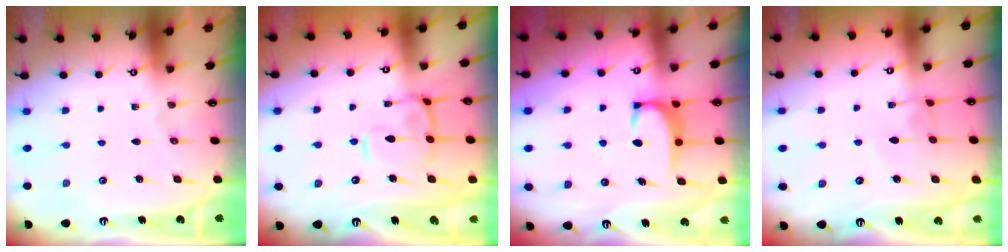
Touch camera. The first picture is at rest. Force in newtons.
{"total": 5.2, "press": 5.1, "slide": 1.0}
{"total": 2.9, "press": 2.8, "slide": 0.5}
{"total": 1.1, "press": 1.0, "slide": 0.3}